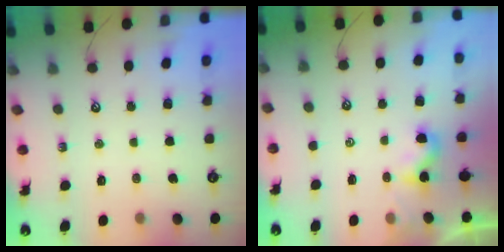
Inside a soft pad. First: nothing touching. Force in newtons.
{"total": 2.3, "press": 2.3, "slide": 0.2}